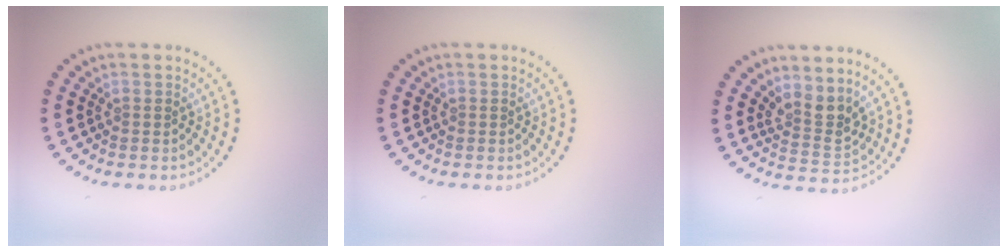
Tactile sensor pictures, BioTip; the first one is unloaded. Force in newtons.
{"total": 0.0}
{"total": 2.7, "press": 2.0, "slide": 1.8}